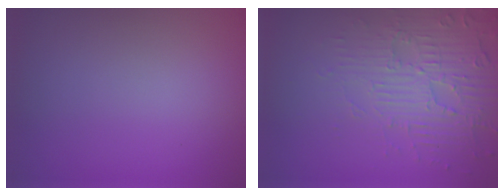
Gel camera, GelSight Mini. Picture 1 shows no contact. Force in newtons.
{"total": 4.3, "press": 3.8, "slide": 2.0}